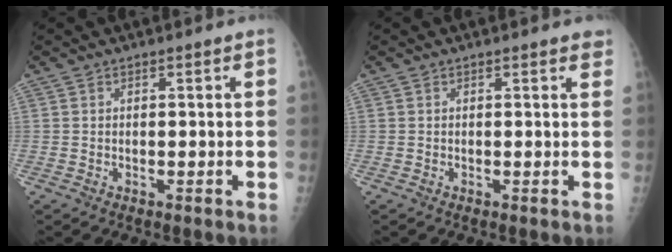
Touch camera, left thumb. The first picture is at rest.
{"total": 1.6, "force": [1.3, 0.6, 0.9], "torque": [-0.001, 0.000, 0.011]}